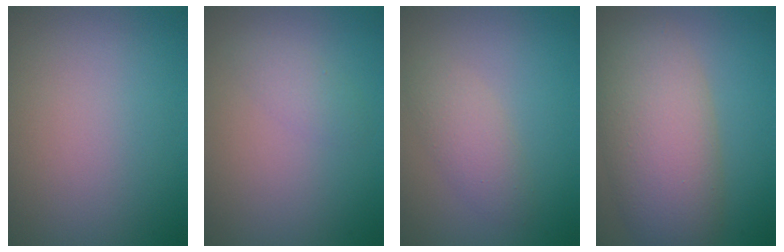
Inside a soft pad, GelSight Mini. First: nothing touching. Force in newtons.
{"total": 1.3, "press": 1.3, "slide": 0.0}
{"total": 2.3, "press": 2.3, "slide": 0.1}
{"total": 7.8, "press": 7.8, "slide": 0.4}